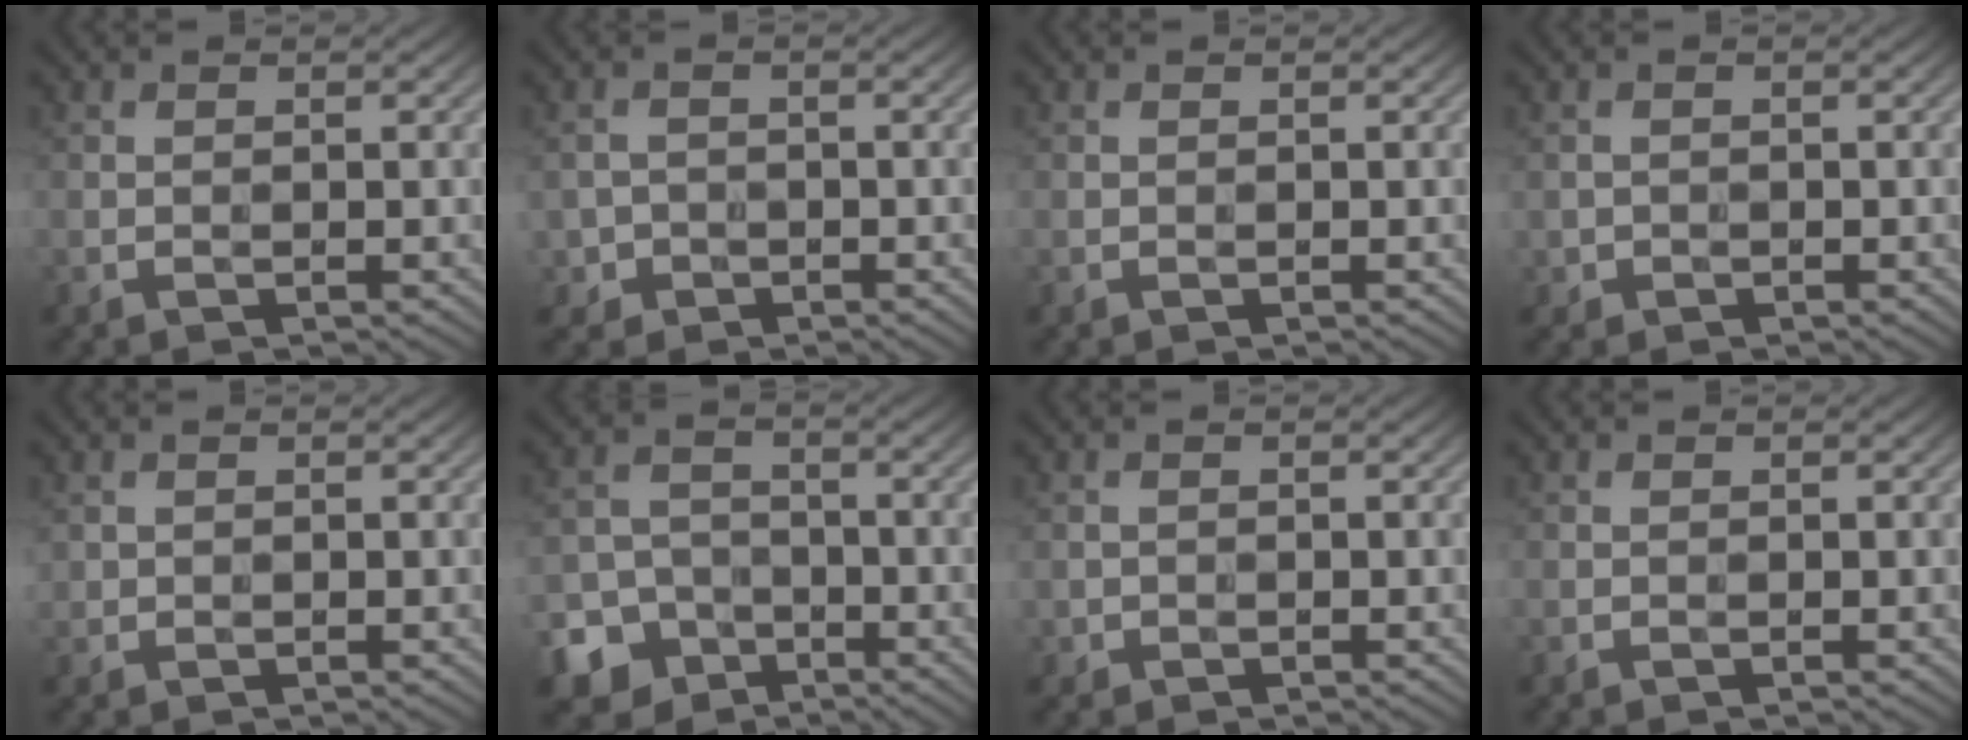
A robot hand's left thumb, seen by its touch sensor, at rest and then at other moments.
{"total": 2.3, "force": [-1.1, 2.0, 0.3], "torque": [-0.001, -0.003, -0.023]}
{"total": 0.0}
{"total": 1.1, "force": [-0.5, 1.0, 0.1], "torque": [0.002, -0.007, -0.011]}
{"total": 1.0, "force": [0.5, 0.8, 0.2], "torque": [-0.006, -0.002, 0.013]}
{"total": 8.7, "force": [-5.3, 6.6, 2.0], "torque": [-0.041, -0.027, -0.113]}
{"total": 0.8, "force": [-0.3, 0.8, 0.1], "torque": [-0.001, -0.007, -0.007]}
{"total": 0.0}